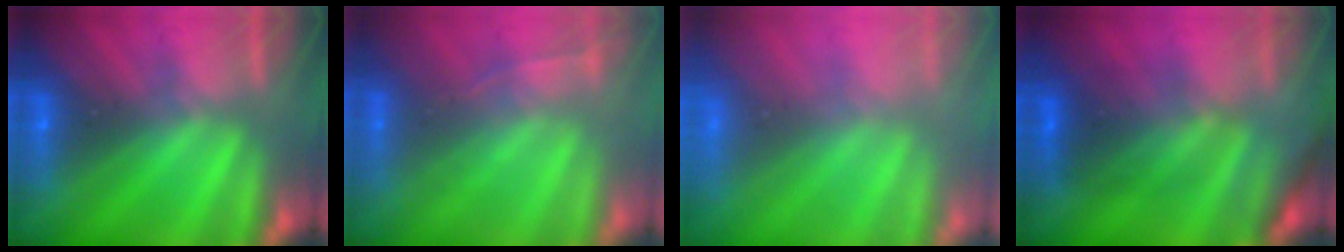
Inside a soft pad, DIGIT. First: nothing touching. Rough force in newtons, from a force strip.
{"total": 1.8}
{"total": 9.1}
{"total": 2.3}